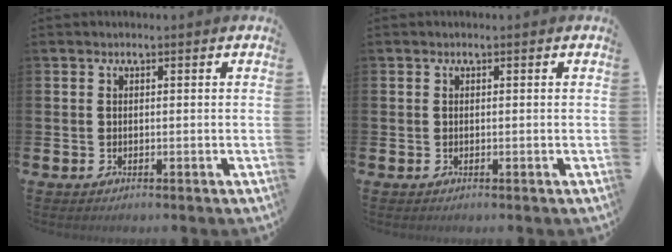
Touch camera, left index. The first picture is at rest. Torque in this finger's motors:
{"motor_torque": [0.05, 0.03, 0.00, 0.01]}